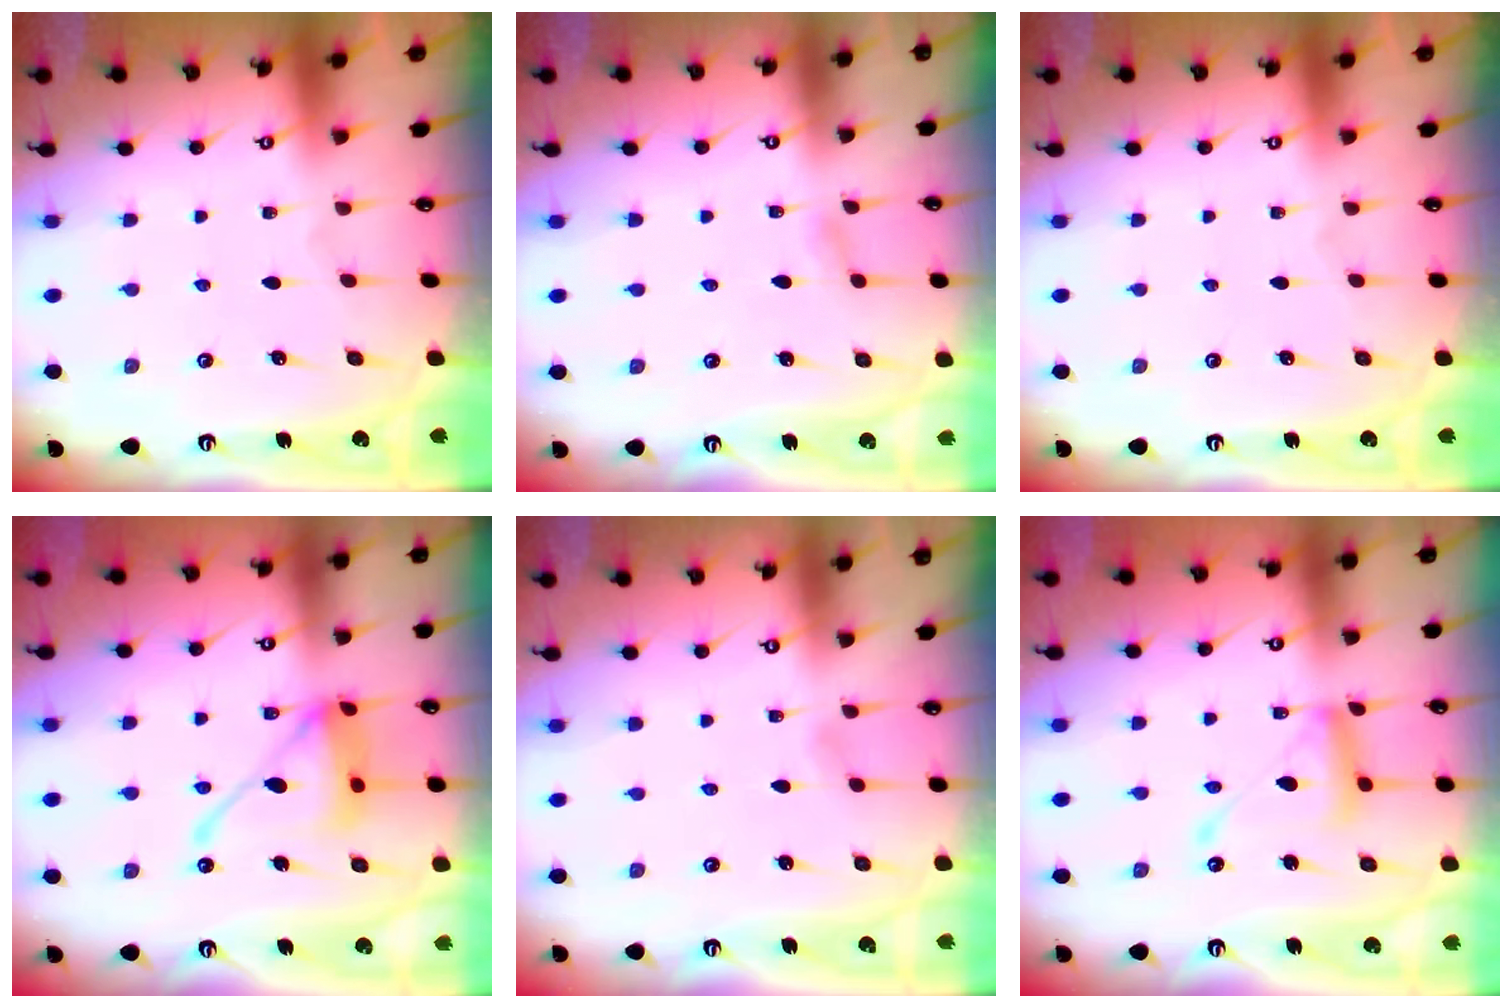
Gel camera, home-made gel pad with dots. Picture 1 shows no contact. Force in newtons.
{"total": 2.1, "press": 2.1, "slide": 0.3}
{"total": 0.0}
{"total": 14.5, "press": 14.4, "slide": 1.6}
{"total": 1.4, "press": 1.4, "slide": 0.1}
{"total": 13.1, "press": 13.1, "slide": 1.1}